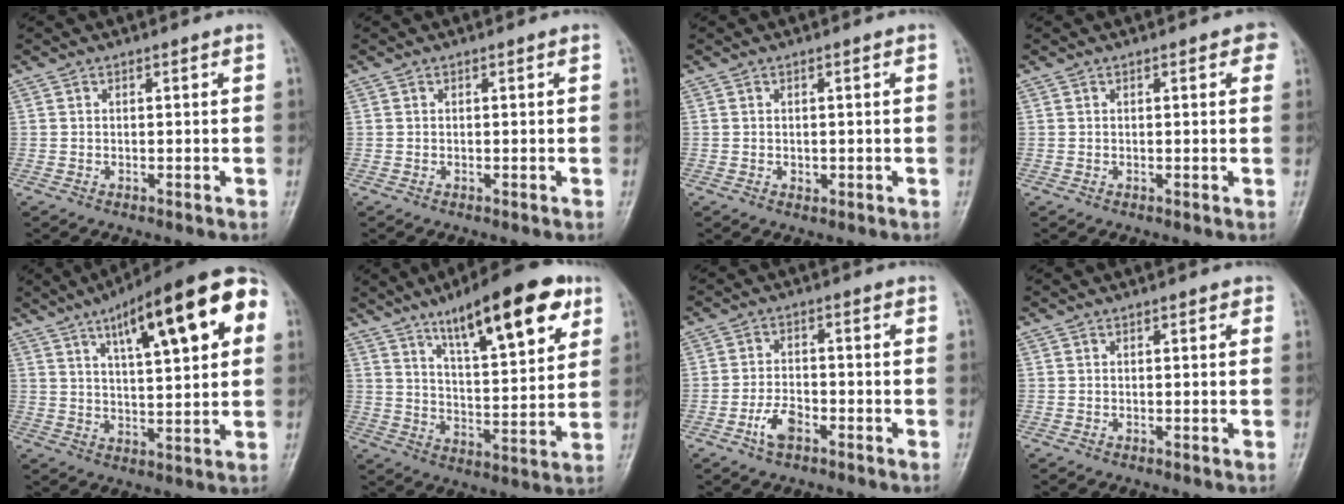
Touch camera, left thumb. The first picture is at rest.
{"total": 0.0}
{"total": 1.0, "force": [-0.1, 0.8, 0.6], "torque": [-0.003, 0.000, 0.000]}
{"total": 2.4, "force": [1.0, 1.1, 1.9], "torque": [-0.011, 0.001, 0.006]}
{"total": 20.5, "force": [8.3, 6.2, 17.7], "torque": [-0.236, 0.002, 0.116]}
{"total": 19.0, "force": [10.6, 5.8, 14.7], "torque": [-0.189, -0.039, 0.165]}
{"total": 4.8, "force": [-2.6, 2.5, 3.2], "torque": [-0.058, 0.017, -0.050]}
{"total": 1.0, "force": [0.4, 0.5, 0.7], "torque": [-0.007, 0.001, 0.002]}